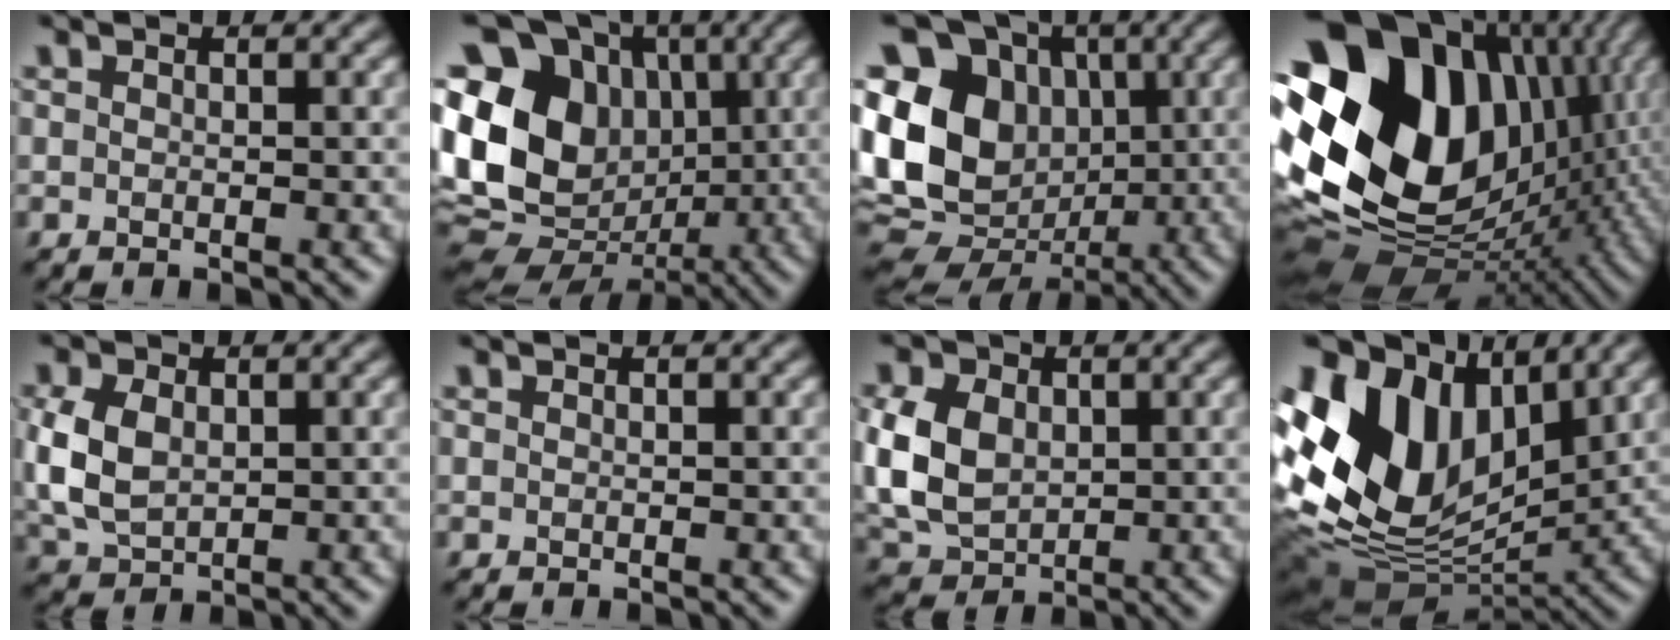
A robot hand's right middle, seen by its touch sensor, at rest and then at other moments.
{"total": 16.5, "force": [1.0, 13.6, 9.2], "torque": [-0.201, 0.018, 0.024]}
{"total": 15.0, "force": [0.7, 12.3, 8.5], "torque": [-0.188, 0.014, 0.017]}
{"total": 19.8, "force": [2.9, 14.7, 13.0], "torque": [-0.274, 0.001, 0.064]}
{"total": 4.6, "force": [0.6, 3.4, 3.1], "torque": [-0.083, 0.007, 0.016]}
{"total": 0.0}
{"total": 6.6, "force": [0.8, 5.0, 4.2], "torque": [-0.115, 0.008, 0.012]}
{"total": 15.0, "force": [4.6, 9.9, 10.2], "torque": [-0.236, 0.019, 0.082]}